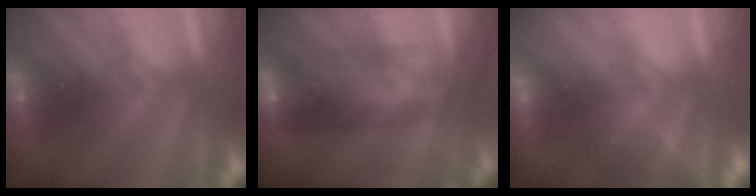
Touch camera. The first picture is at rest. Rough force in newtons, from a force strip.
{"total": 6.9}
{"total": 2.8}